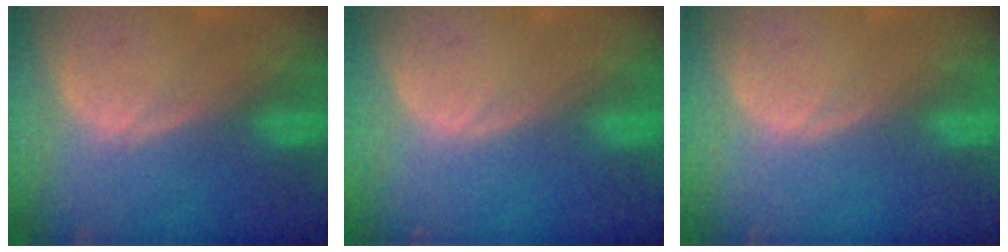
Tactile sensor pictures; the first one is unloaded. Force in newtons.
{"total": 0.0}
{"total": 0.0}